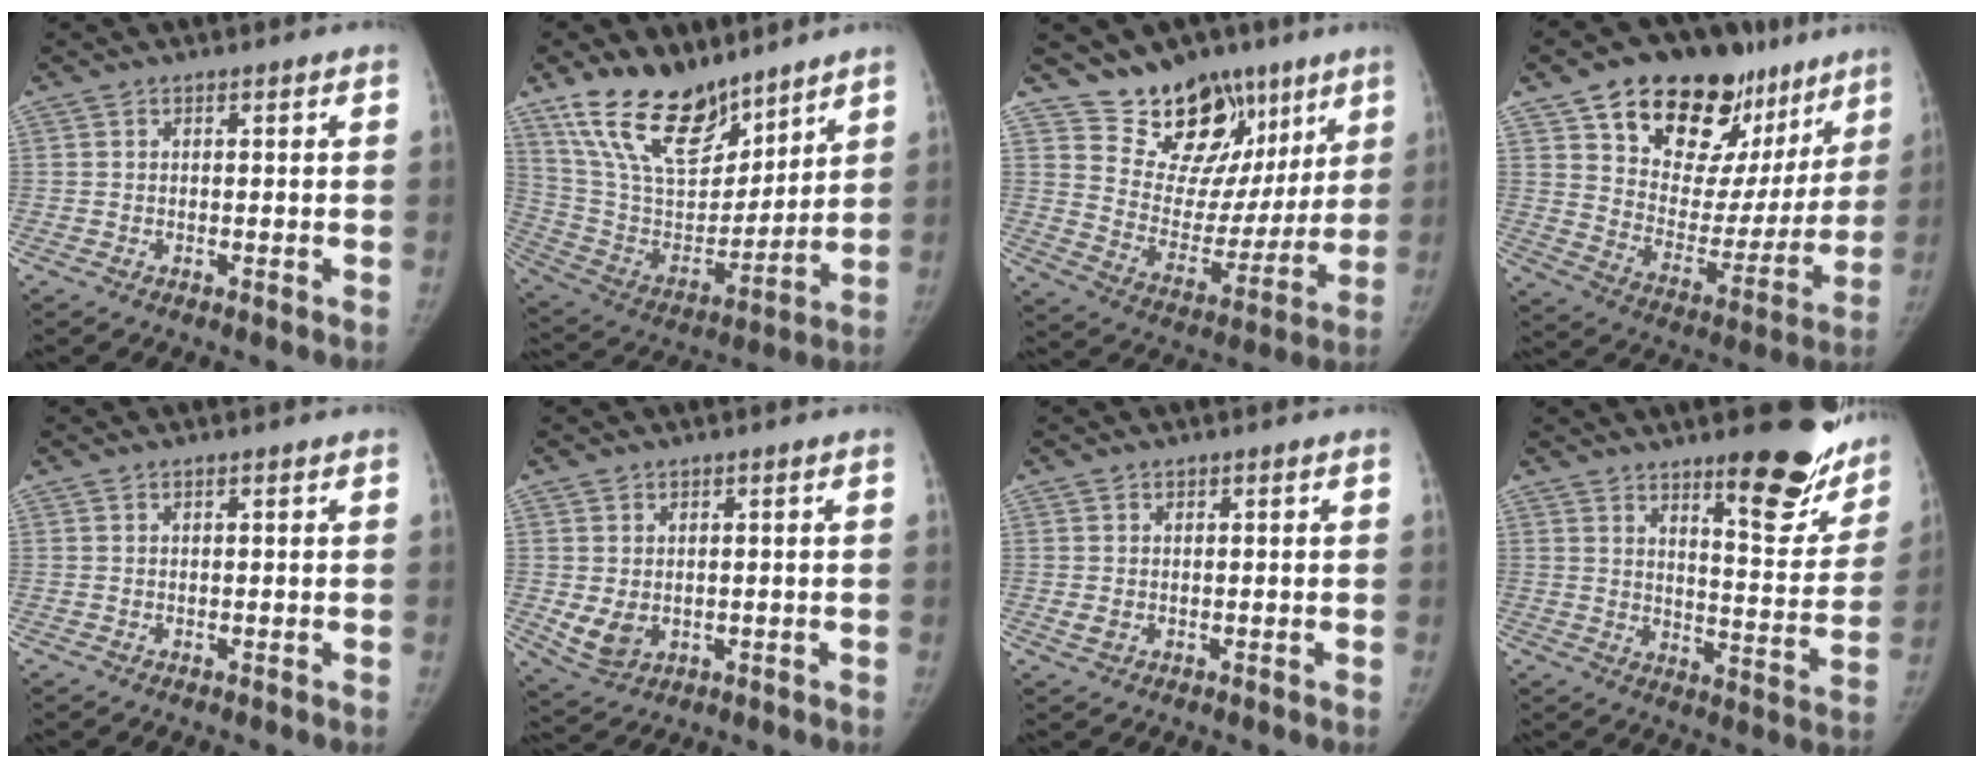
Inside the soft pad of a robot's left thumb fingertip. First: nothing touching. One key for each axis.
{"total": 20.0, "fx": 14.7, "fy": 9.0, "fz": 10.0, "tx": -0.135, "ty": -0.070, "tz": 0.280}
{"total": 19.1, "fx": 13.0, "fy": 11.9, "fz": 7.2, "tx": -0.040, "ty": -0.068, "tz": 0.206}
{"total": 27.4, "fx": 17.2, "fy": 16.0, "fz": 14.1, "tx": -0.162, "ty": -0.047, "tz": 0.266}
{"total": 0.0}
{"total": 4.9, "fx": -0.2, "fy": 3.7, "fz": 3.1, "tx": -0.050, "ty": -0.012, "tz": 0.012}
{"total": 1.2, "fx": 0.0, "fy": 1.0, "fz": 0.7, "tx": -0.009, "ty": -0.001, "tz": 0.005}
{"total": 17.7, "fx": 12.1, "fy": 5.2, "fz": 11.8, "tx": -0.100, "ty": -0.094, "tz": 0.167}